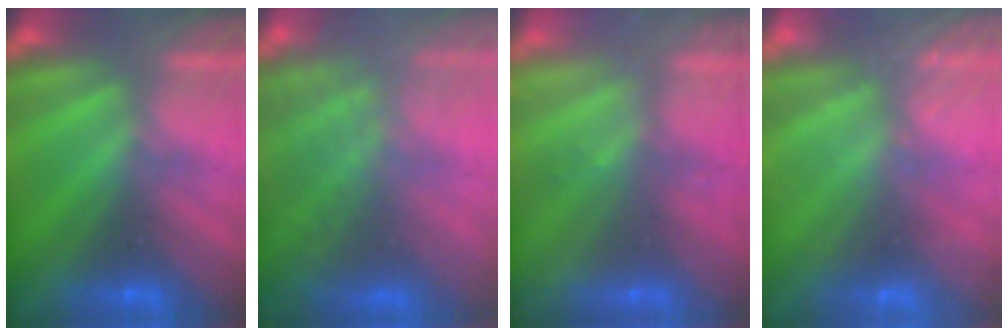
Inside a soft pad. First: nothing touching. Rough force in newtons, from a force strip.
{"total": 11.2}
{"total": 2.3}
{"total": 2.5}